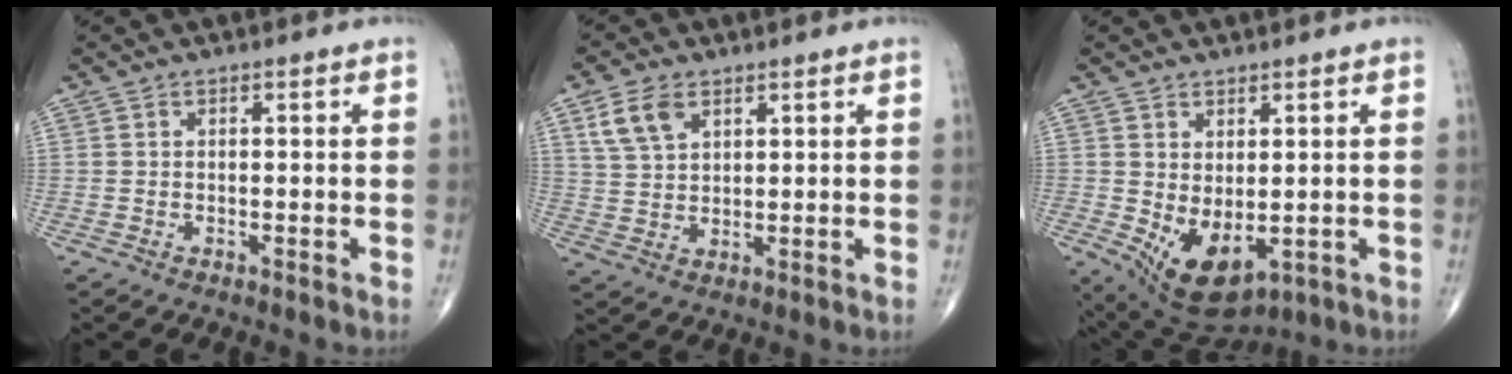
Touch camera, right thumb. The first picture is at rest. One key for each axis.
{"total": 6.5, "fx": 3.4, "fy": 3.9, "fz": 4.0, "tx": -0.070, "ty": -0.008, "tz": 0.071}
{"total": 9.3, "fx": -1.2, "fy": 5.1, "fz": 7.7, "tx": -0.120, "ty": -0.008, "tz": 0.008}